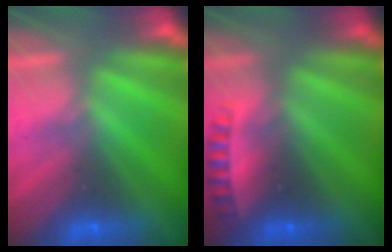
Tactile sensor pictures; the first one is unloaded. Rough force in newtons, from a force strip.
{"total": 2.6}